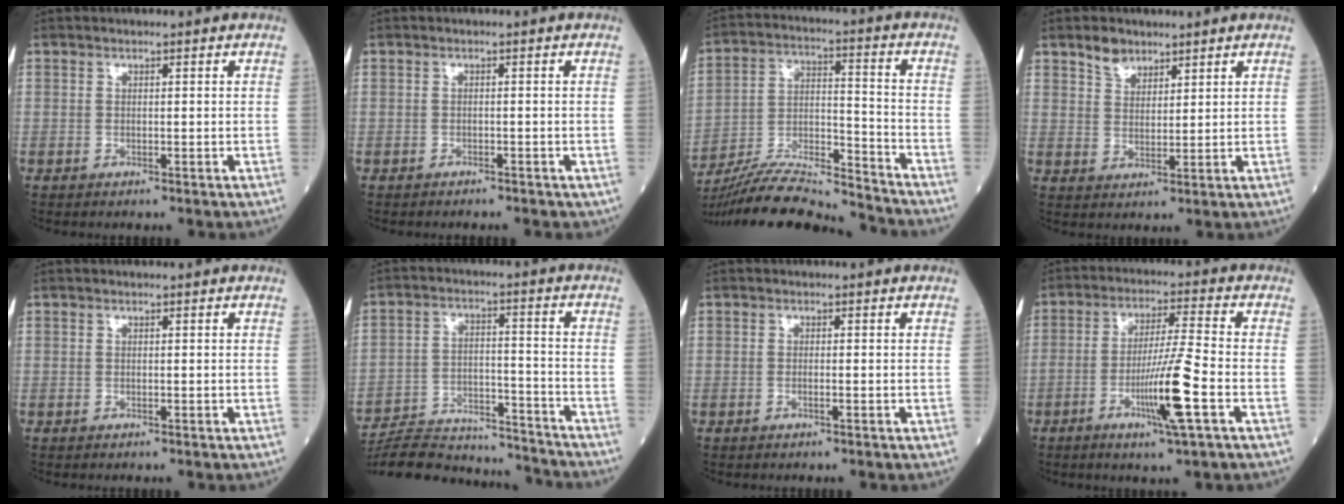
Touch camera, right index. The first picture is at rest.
{"total": 2.4, "force": [-2.0, 0.9, 0.9], "torque": [-0.019, -0.003, -0.018]}
{"total": 17.3, "force": [-16.5, 0.1, 5.1], "torque": [-0.103, 0.005, -0.285]}
{"total": 3.8, "force": [2.9, 2.1, 1.2], "torque": [-0.023, 0.002, 0.057]}
{"total": 0.0}
{"total": 19.4, "force": [-18.8, 2.7, 4.1], "torque": [-0.093, 0.010, -0.277]}
{"total": 0.6, "force": [-0.3, 0.0, 0.5], "torque": [-0.011, 0.001, -0.005]}
{"total": 10.1, "force": [-3.8, -0.7, 9.4], "torque": [-0.174, -0.012, -0.069]}